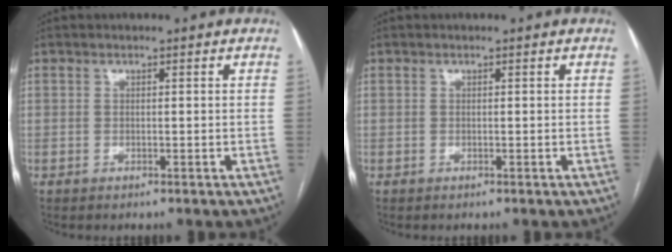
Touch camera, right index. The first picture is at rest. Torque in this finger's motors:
{"motor_torque": [0.00, 0.00, 0.00, 0.00]}